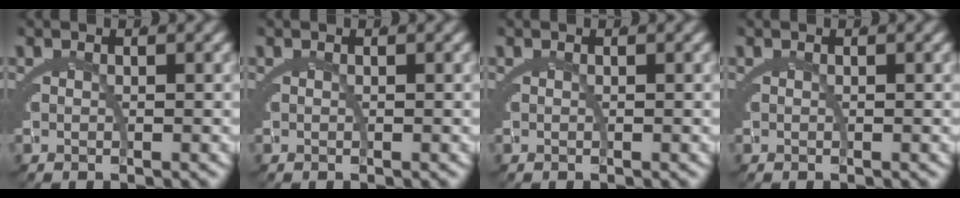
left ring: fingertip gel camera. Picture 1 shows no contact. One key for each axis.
{"total": 0.0}
{"total": 0.0}
{"total": 0.0}